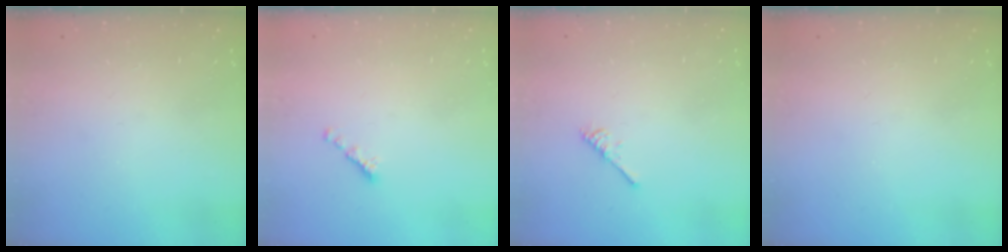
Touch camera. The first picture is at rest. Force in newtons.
{"total": 0.0}
{"total": 2.7, "press": 2.7, "slide": 0.5}
{"total": 0.0}